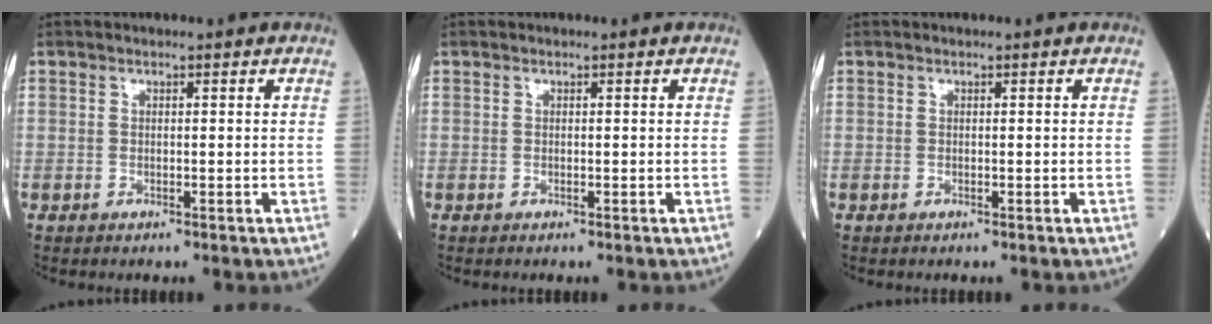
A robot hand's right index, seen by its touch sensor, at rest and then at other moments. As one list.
[{"total": 0.0}, {"total": 0.0}]